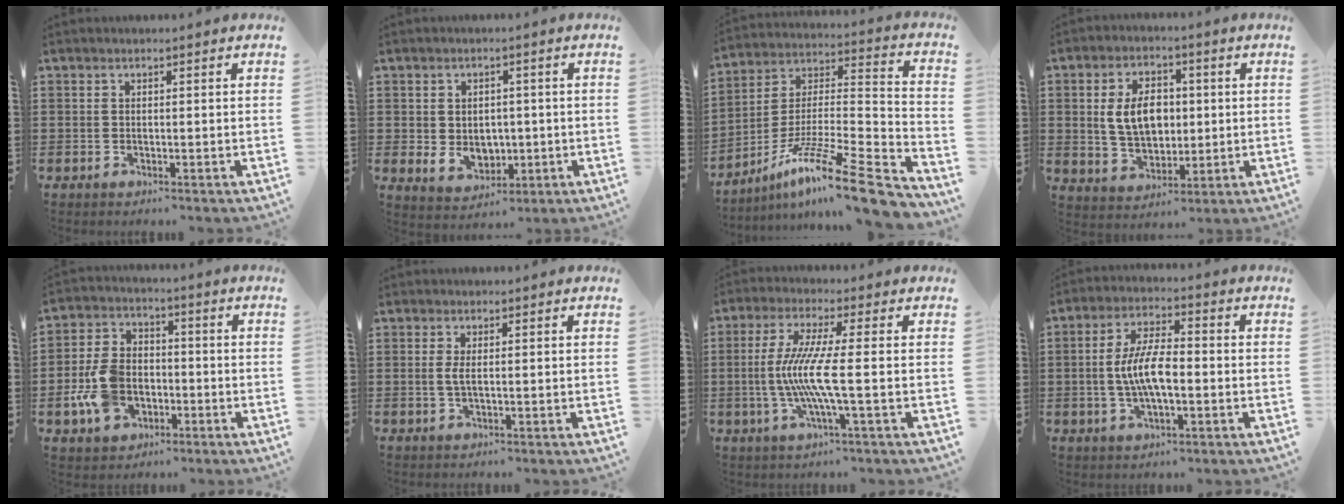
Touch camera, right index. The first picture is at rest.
{"total": 4.2, "force": [0.1, 3.4, 2.4], "torque": [-0.039, 0.003, -0.002]}
{"total": 15.2, "force": [-11.2, 1.1, 10.2], "torque": [-0.172, 0.018, -0.202]}
{"total": 7.7, "force": [0.7, 5.1, 5.7], "torque": [-0.120, 0.006, 0.005]}
{"total": 9.2, "force": [-2.5, 6.4, 6.2], "torque": [-0.157, 0.007, -0.049]}
{"total": 1.7, "force": [-0.1, 0.2, 1.7], "torque": [-0.041, -0.006, -0.004]}
{"total": 9.1, "force": [-1.5, -0.1, 8.9], "torque": [-0.192, -0.022, -0.040]}
{"total": 7.9, "force": [-1.0, 2.7, 7.3], "torque": [-0.156, -0.003, -0.025]}